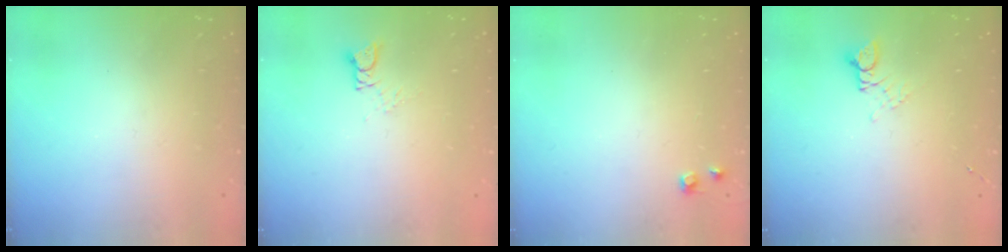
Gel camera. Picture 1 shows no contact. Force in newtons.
{"total": 3.6, "press": 3.6, "slide": 0.4}
{"total": 4.8, "press": 4.8, "slide": 0.7}
{"total": 2.7, "press": 2.6, "slide": 0.2}